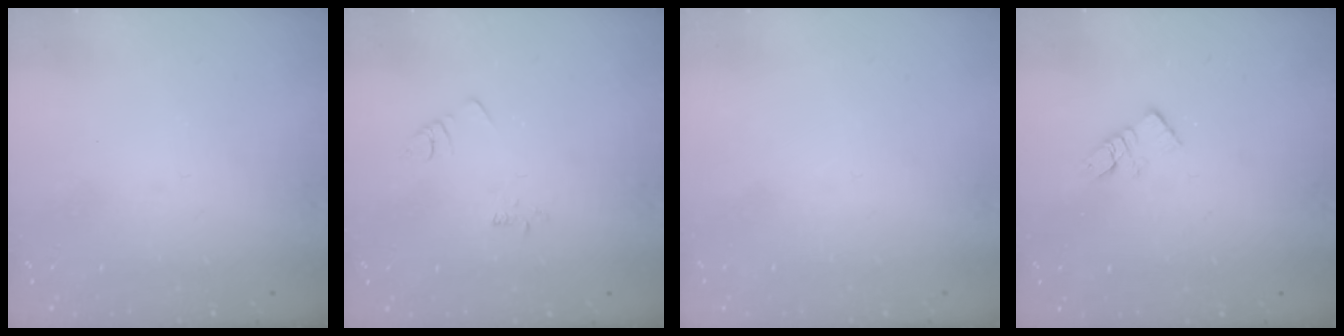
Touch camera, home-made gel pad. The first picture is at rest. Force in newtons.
{"total": 2.1, "press": 2.1, "slide": 0.4}
{"total": 1.5, "press": 1.5, "slide": 0.1}
{"total": 5.7, "press": 5.7, "slide": 0.2}